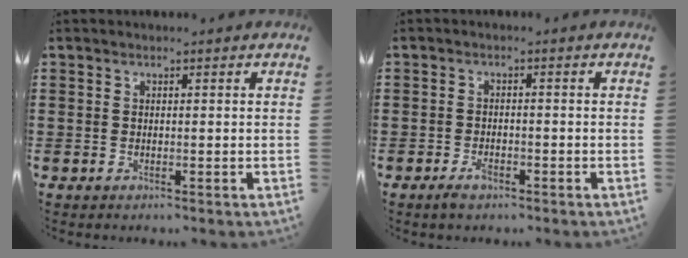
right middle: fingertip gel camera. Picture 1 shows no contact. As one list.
[{"total": 2.2, "force": [-1.3, 0.9, 1.5], "torque": [-0.035, -0.003, -0.027]}]